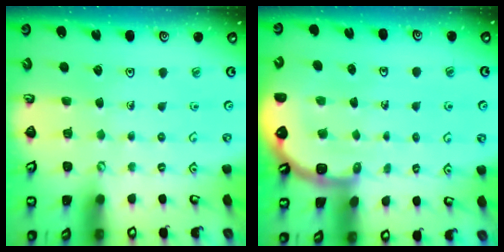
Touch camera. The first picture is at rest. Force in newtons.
{"total": 3.3, "press": 3.3, "slide": 0.5}